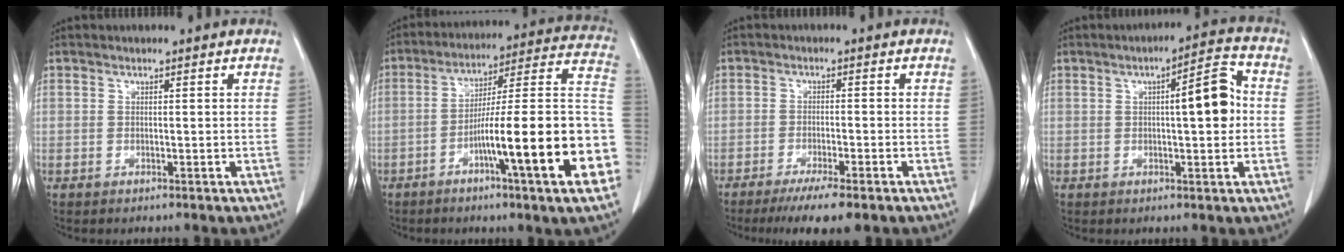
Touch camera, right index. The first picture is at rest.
{"total": 22.5, "force": [-7.3, 0.5, 21.2], "torque": [-0.230, 0.013, -0.110]}
{"total": 6.1, "force": [-4.4, 0.5, 4.3], "torque": [-0.065, -0.012, -0.069]}
{"total": 7.4, "force": [0.5, 1.5, 7.2], "torque": [-0.099, 0.017, 0.003]}